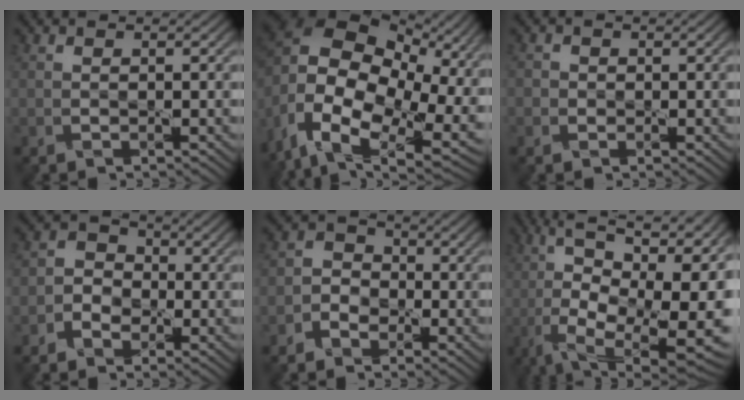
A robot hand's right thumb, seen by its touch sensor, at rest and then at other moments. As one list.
[{"total": 20.3, "force": [-1.0, 14.8, 13.7], "torque": [-0.288, -0.002, -0.015]}, {"total": 1.2, "force": [-0.1, 1.2, -0.1], "torque": [0.009, 0.003, -0.010]}, {"total": 3.3, "force": [-1.4, 2.8, 1.2], "torque": [-0.016, 0.007, -0.042]}, {"total": 3.1, "force": [-1.6, 2.5, 1.0], "torque": [-0.019, 0.006, -0.046]}, {"total": 17.1, "force": [-1.8, 6.9, 15.5], "torque": [-0.259, 0.004, -0.037]}]